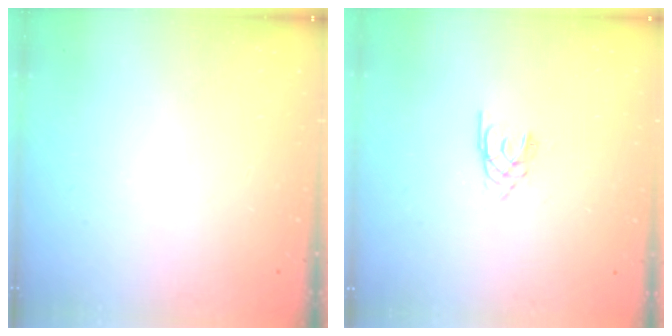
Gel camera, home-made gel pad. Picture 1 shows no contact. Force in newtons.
{"total": 2.7, "press": 2.6, "slide": 0.4}